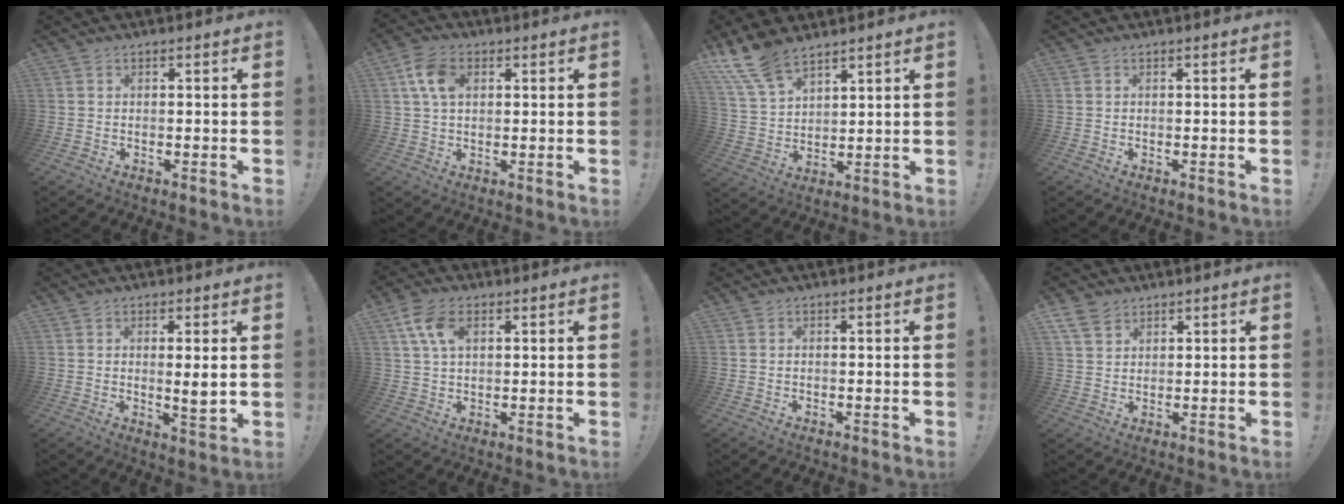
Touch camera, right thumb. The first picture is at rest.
{"total": 8.4, "force": [2.4, 5.5, 5.9], "torque": [-0.113, 0.004, 0.045]}
{"total": 11.4, "force": [8.7, 5.1, 5.2], "torque": [-0.103, -0.045, 0.168]}
{"total": 0.0}
{"total": 4.9, "force": [0.7, 0.3, 4.8], "torque": [-0.062, -0.018, 0.009]}
{"total": 8.7, "force": [3.4, 5.2, 6.1], "torque": [-0.119, 0.003, 0.068]}
{"total": 0.0}
{"total": 5.4, "force": [3.8, 3.3, 2.0], "torque": [-0.035, -0.016, 0.074]}